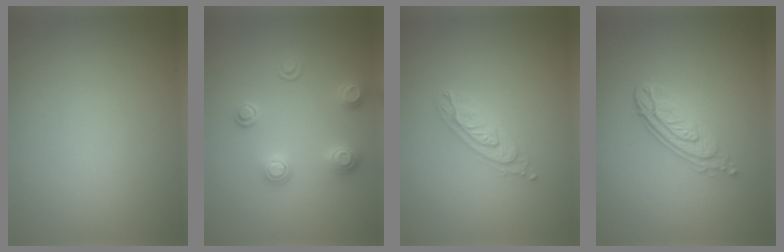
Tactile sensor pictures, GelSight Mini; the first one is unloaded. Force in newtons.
{"total": 2.6, "press": 2.6, "slide": 0.5}
{"total": 2.2, "press": 2.1, "slide": 0.5}
{"total": 4.2, "press": 3.0, "slide": 2.8}